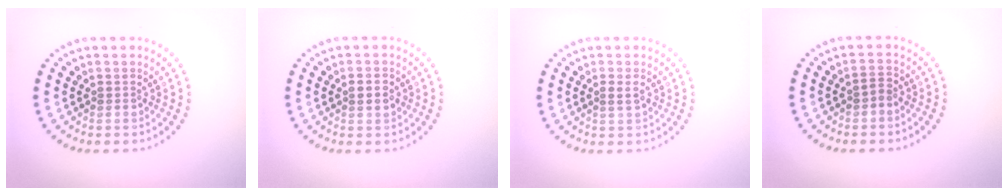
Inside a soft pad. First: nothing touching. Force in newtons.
{"total": 1.5, "press": 1.5, "slide": 0.1}
{"total": 1.0, "press": 1.0, "slide": 0.2}
{"total": 0.9, "press": 0.7, "slide": 0.5}